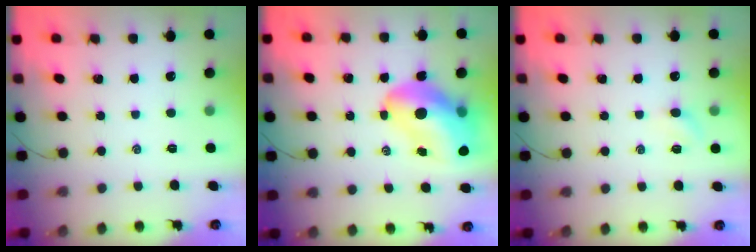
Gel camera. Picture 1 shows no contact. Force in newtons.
{"total": 15.9, "press": 15.2, "slide": 4.7}
{"total": 3.1, "press": 2.9, "slide": 0.9}